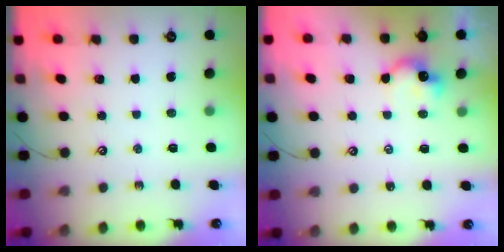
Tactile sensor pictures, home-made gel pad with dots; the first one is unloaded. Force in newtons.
{"total": 1.8, "press": 1.7, "slide": 0.5}